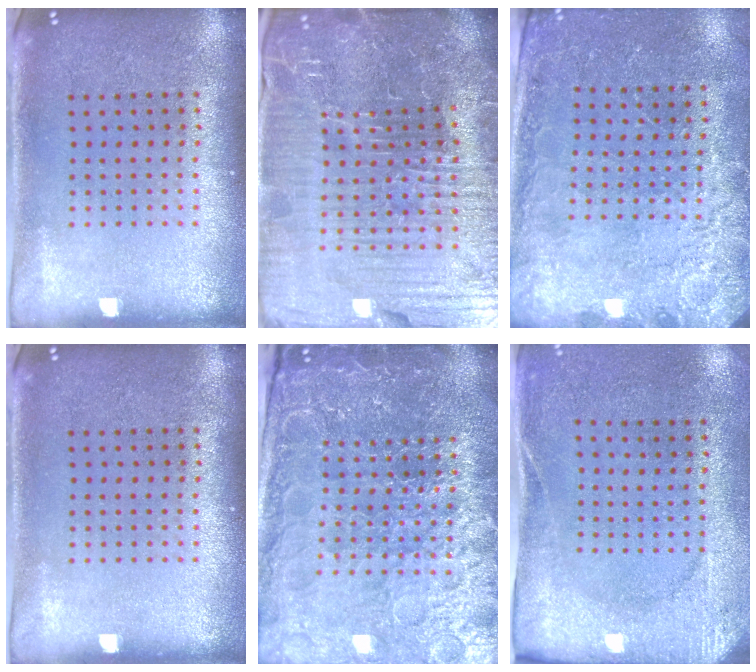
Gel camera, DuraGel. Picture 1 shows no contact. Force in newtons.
{"total": 7.4, "press": 6.6, "slide": 3.3}
{"total": 2.4, "press": 2.4, "slide": 0.6}
{"total": 0.0}
{"total": 5.4, "press": 4.9, "slide": 2.1}
{"total": 2.6, "press": 2.0, "slide": 1.6}